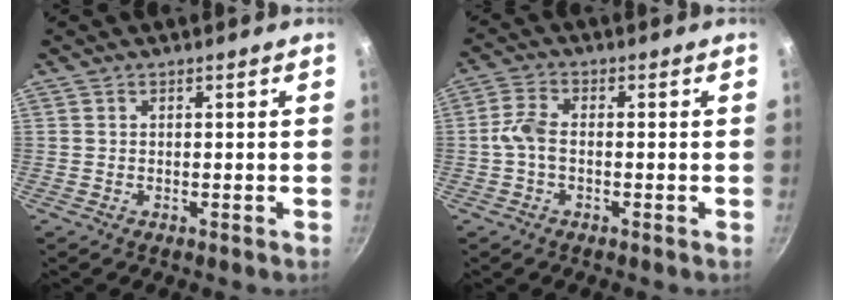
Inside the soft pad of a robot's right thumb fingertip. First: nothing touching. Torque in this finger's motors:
{"motor_torque": [0.92, 0.86, 0.89, 0.24, 0.11]}